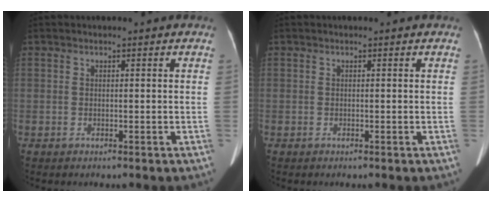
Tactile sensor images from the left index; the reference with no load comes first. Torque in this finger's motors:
{"motor_torque": [0.02, 0.02, 0.00, 0.00]}